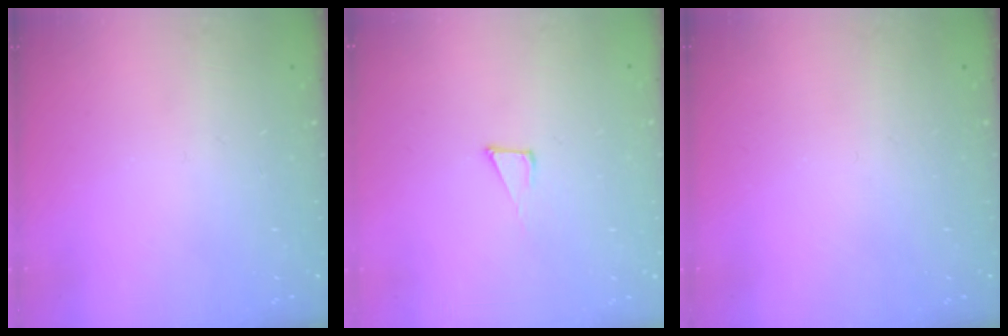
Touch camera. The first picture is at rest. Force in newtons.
{"total": 6.3, "press": 6.1, "slide": 1.2}
{"total": 0.0}